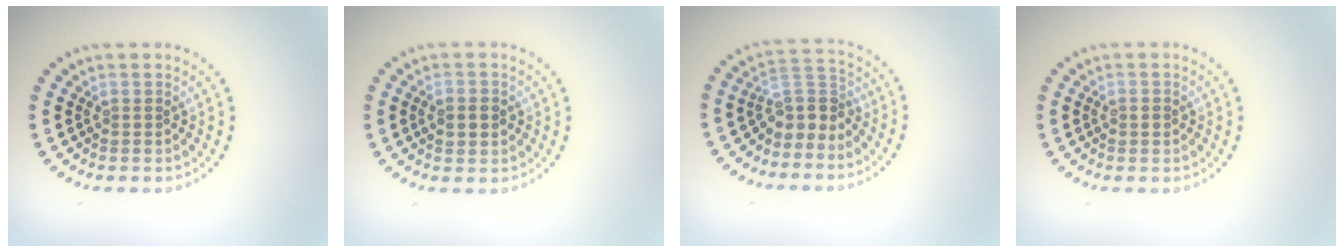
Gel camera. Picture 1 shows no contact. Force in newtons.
{"total": 2.2, "press": 2.1, "slide": 0.3}
{"total": 3.1, "press": 2.4, "slide": 1.9}
{"total": 1.1, "press": 1.1, "slide": 0.1}